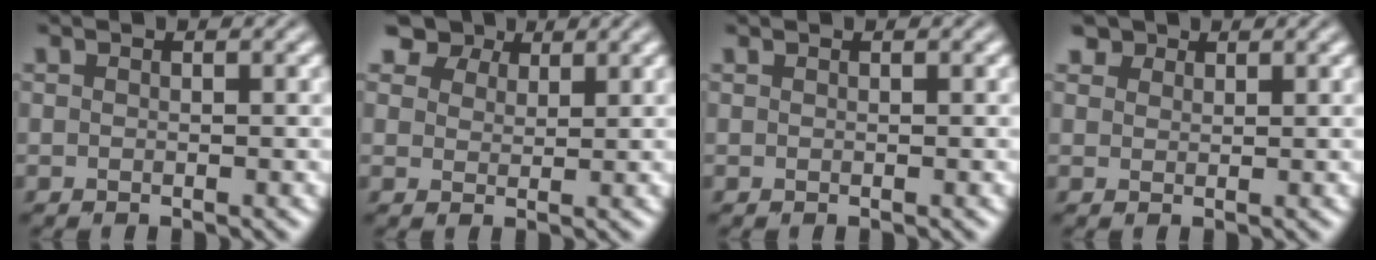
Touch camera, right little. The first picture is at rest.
{"total": 5.5, "force": [4.2, 2.9, 2.0], "torque": [-0.057, -0.006, 0.076]}
{"total": 0.0}
{"total": 2.2, "force": [1.7, 1.2, 0.5], "torque": [-0.015, -0.008, 0.038]}